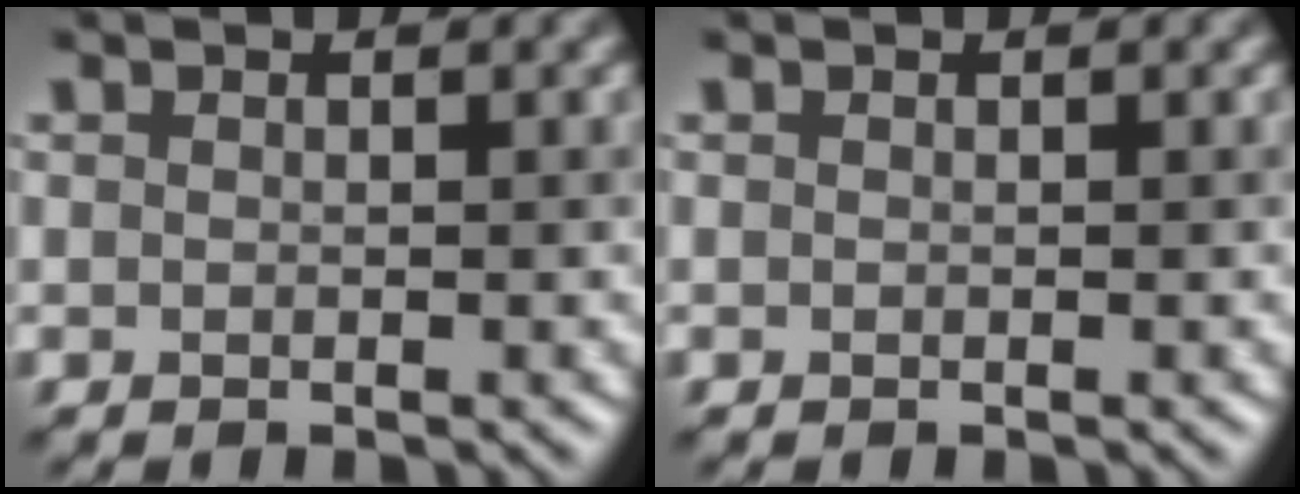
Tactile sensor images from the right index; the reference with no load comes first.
{"total": 0.0}